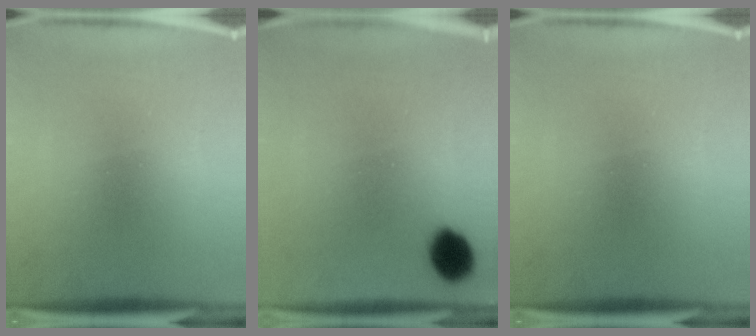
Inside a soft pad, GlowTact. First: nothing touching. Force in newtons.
{"total": 6.8}
{"total": 0.0}